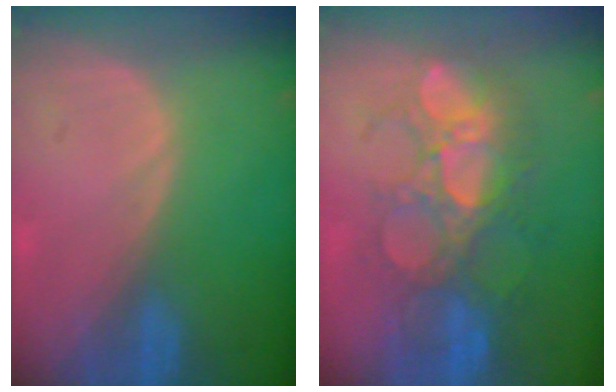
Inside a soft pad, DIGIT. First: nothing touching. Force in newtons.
{"total": 9.6, "press": 9.0, "slide": 3.2}